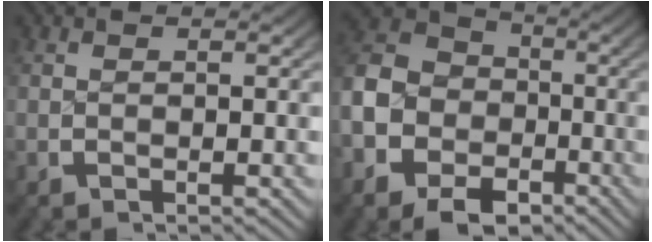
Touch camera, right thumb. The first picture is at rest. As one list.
[{"total": 12.5, "force": [-1.9, 10.5, 6.5], "torque": [-0.133, -0.024, -0.037]}]